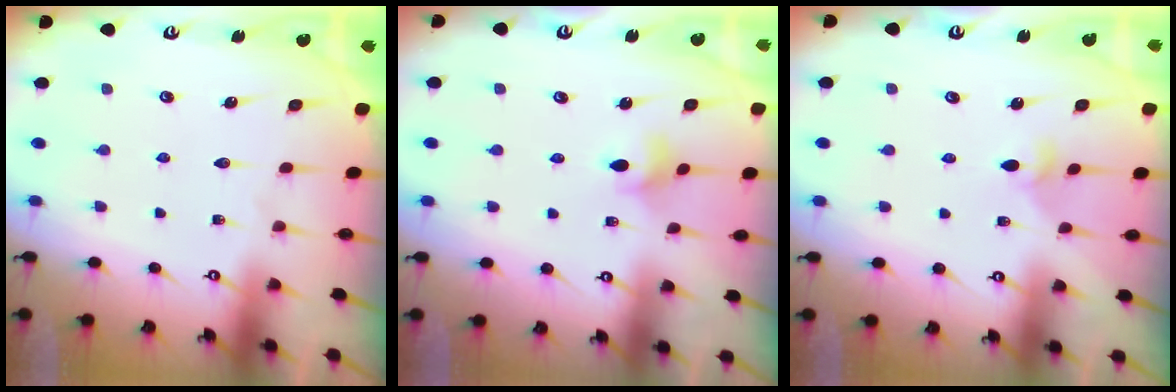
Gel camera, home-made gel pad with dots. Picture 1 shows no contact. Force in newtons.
{"total": 5.0, "press": 5.0, "slide": 0.5}
{"total": 4.3, "press": 4.2, "slide": 0.6}